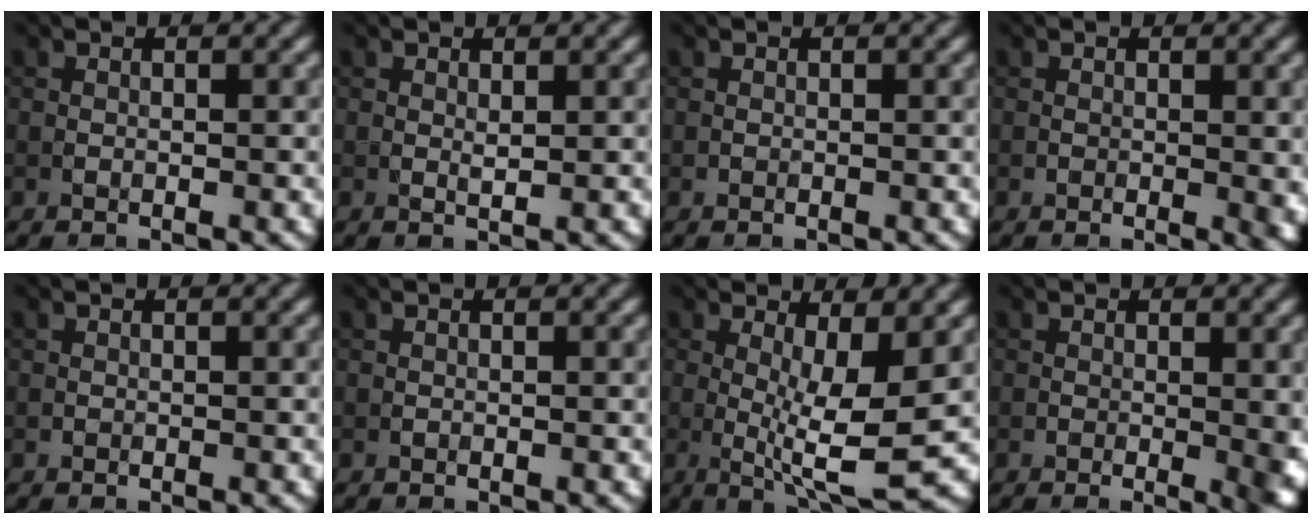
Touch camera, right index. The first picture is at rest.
{"total": 0.6, "force": [0.4, 0.2, 0.4], "torque": [-0.012, -0.001, 0.010]}
{"total": 0.0}
{"total": 1.5, "force": [0.3, 0.6, 1.4], "torque": [-0.015, -0.004, 0.007]}
{"total": 0.0}
{"total": 0.0}
{"total": 6.3, "force": [0.1, 1.4, 6.2], "torque": [-0.097, -0.015, 0.007]}
{"total": 3.0, "force": [0.2, 1.0, 2.8], "torque": [-0.027, -0.004, 0.006]}